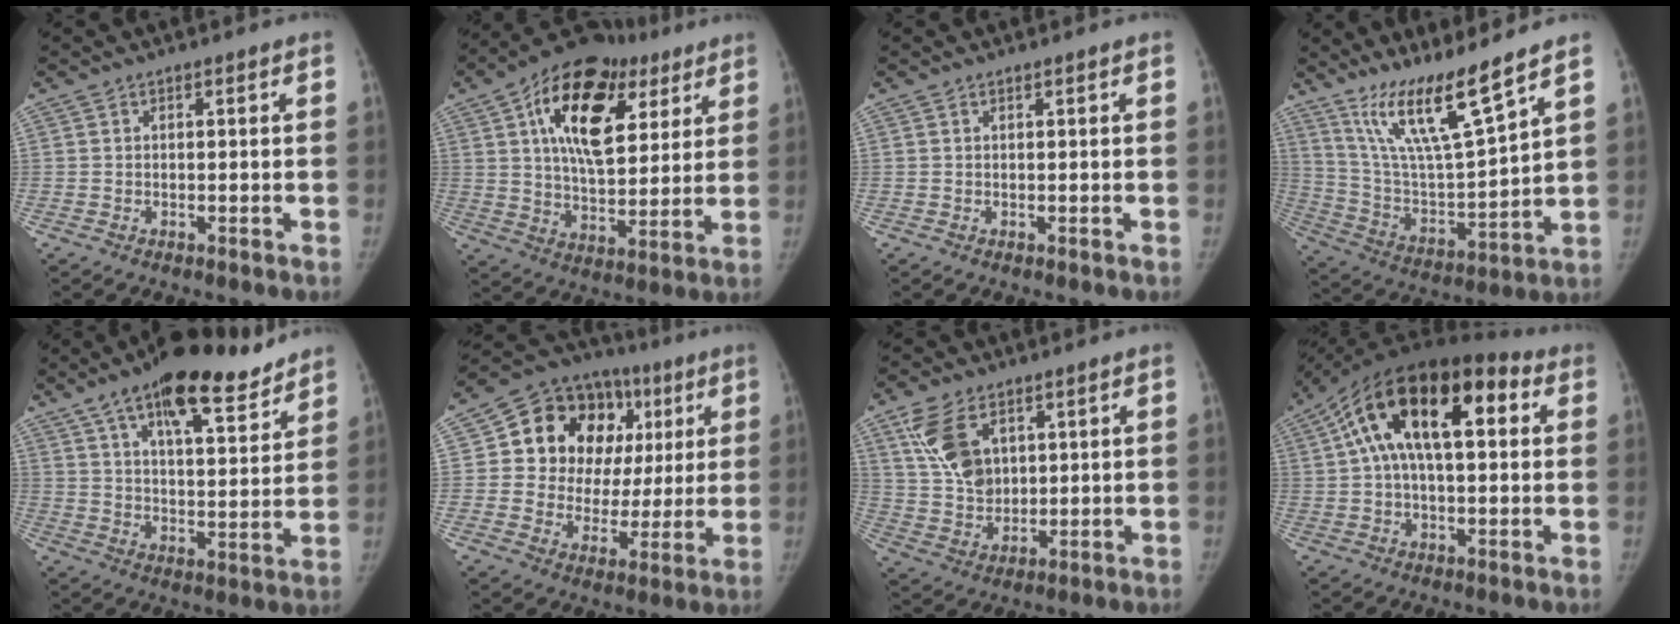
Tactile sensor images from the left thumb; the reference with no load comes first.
{"total": 22.8, "force": [9.1, 12.9, 16.5], "torque": [-0.230, -0.010, 0.142]}
{"total": 0.0}
{"total": 15.7, "force": [11.5, 1.3, 10.5], "torque": [-0.178, -0.074, 0.225]}
{"total": 18.7, "force": [13.5, 6.0, 11.5], "torque": [-0.143, -0.052, 0.213]}
{"total": 21.4, "force": [5.9, 16.2, 12.6], "torque": [-0.124, 0.035, 0.099]}
{"total": 10.8, "force": [4.7, 7.1, 6.7], "torque": [-0.106, -0.015, 0.100]}
{"total": 20.5, "force": [5.3, 10.1, 17.0], "torque": [-0.278, 0.043, 0.074]}